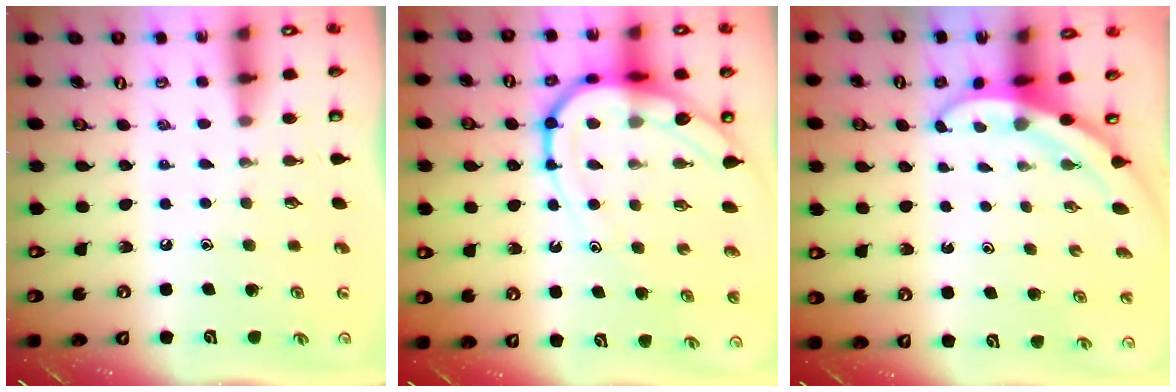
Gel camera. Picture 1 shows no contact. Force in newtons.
{"total": 13.8, "press": 13.8, "slide": 1.2}
{"total": 3.4, "press": 3.4, "slide": 0.1}